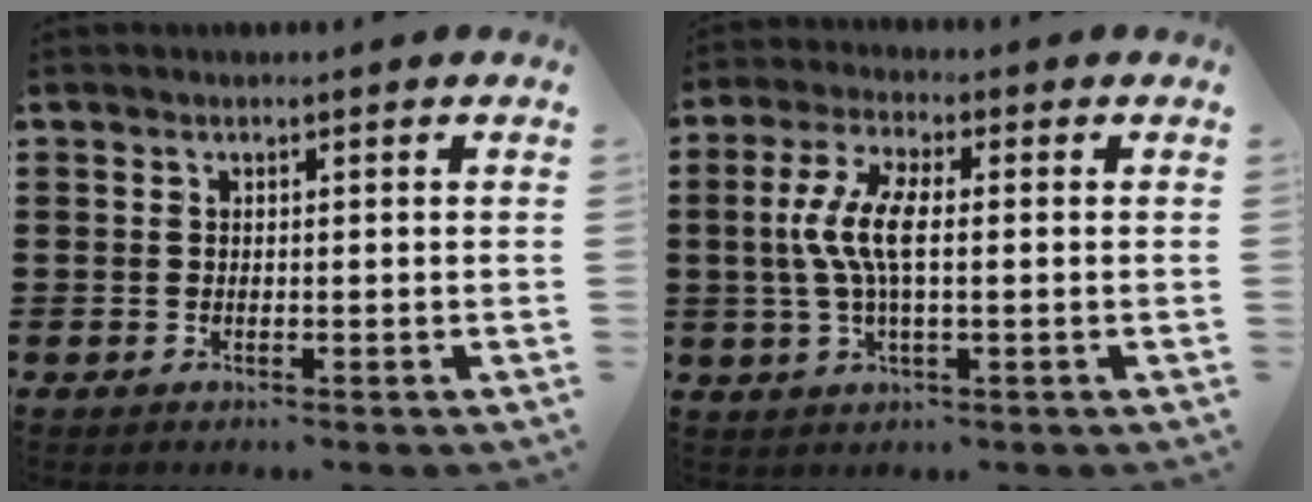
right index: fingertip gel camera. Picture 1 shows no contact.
{"total": 7.3, "force": [-0.2, 2.3, 6.9], "torque": [-0.159, -0.007, -0.014]}